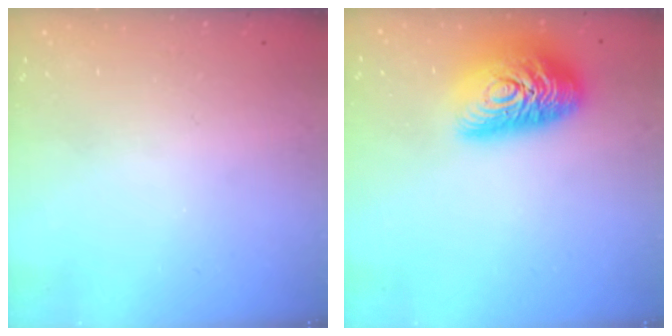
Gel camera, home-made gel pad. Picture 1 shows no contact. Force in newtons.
{"total": 20.6, "press": 20.5, "slide": 1.4}